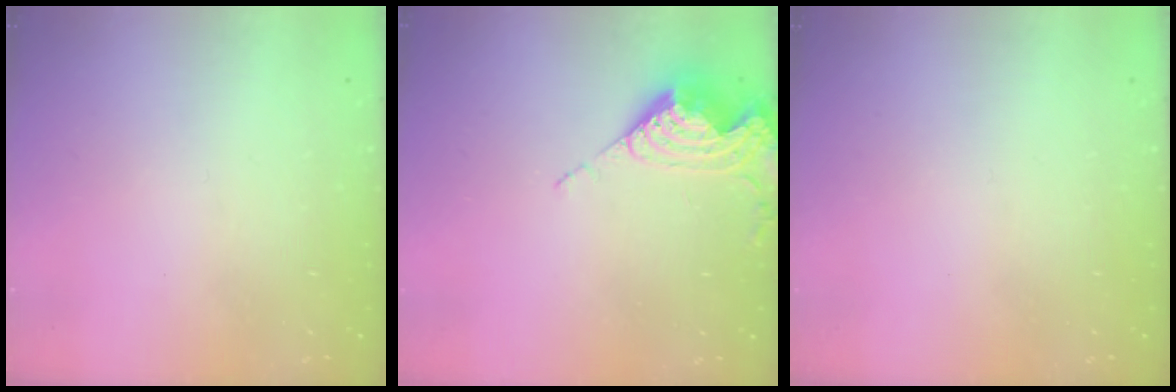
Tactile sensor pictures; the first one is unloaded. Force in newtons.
{"total": 8.6, "press": 8.5, "slide": 0.9}
{"total": 0.0}